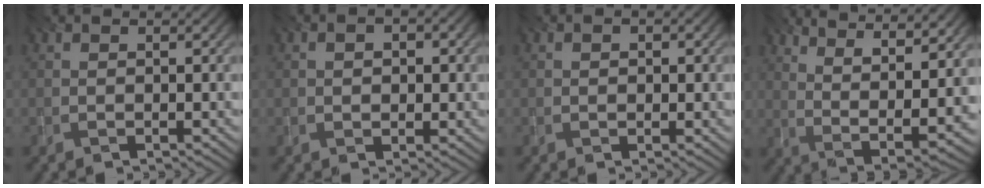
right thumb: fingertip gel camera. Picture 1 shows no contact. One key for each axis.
{"total": 2.7, "fx": 0.1, "fy": 1.7, "fz": 2.1, "tx": -0.033, "ty": -0.003, "tz": 0.003}
{"total": 1.0, "fx": 0.0, "fy": 0.8, "fz": 0.6, "tx": -0.009, "ty": -0.004, "tz": 0.001}
{"total": 13.4, "fx": 7.5, "fy": 4.2, "fz": 10.3, "tx": -0.184, "ty": 0.013, "tz": 0.117}